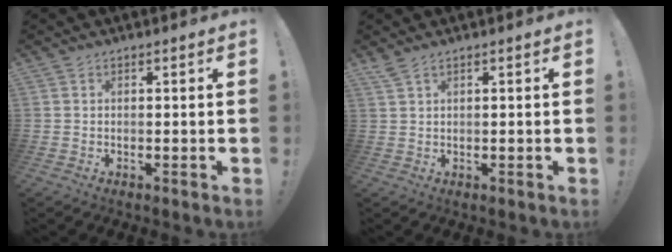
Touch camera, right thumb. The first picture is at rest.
{"total": 1.9, "force": [1.3, 0.3, 1.3], "torque": [-0.035, -0.003, 0.025]}